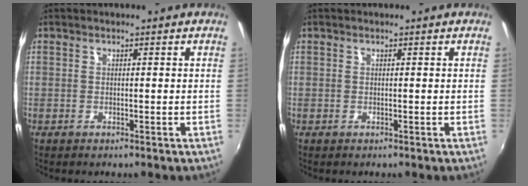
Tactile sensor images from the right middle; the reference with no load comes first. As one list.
[{"total": 0.0}]